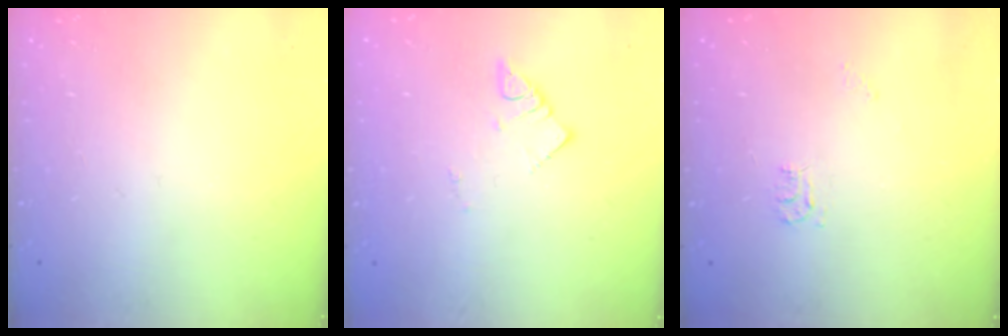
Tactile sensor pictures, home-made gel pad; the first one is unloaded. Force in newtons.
{"total": 2.7, "press": 2.7, "slide": 0.1}
{"total": 3.9, "press": 3.9, "slide": 0.6}